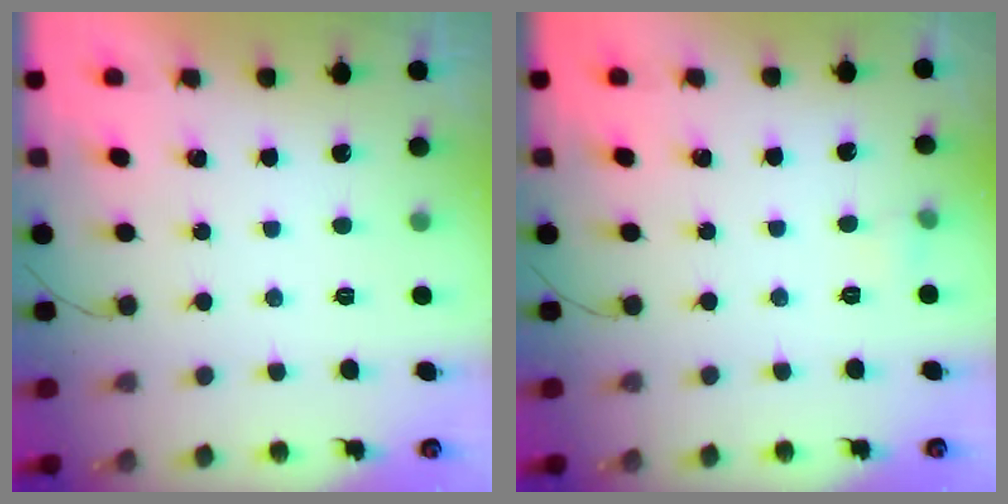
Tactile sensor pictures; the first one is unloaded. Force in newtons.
{"total": 3.3, "press": 3.0, "slide": 1.2}